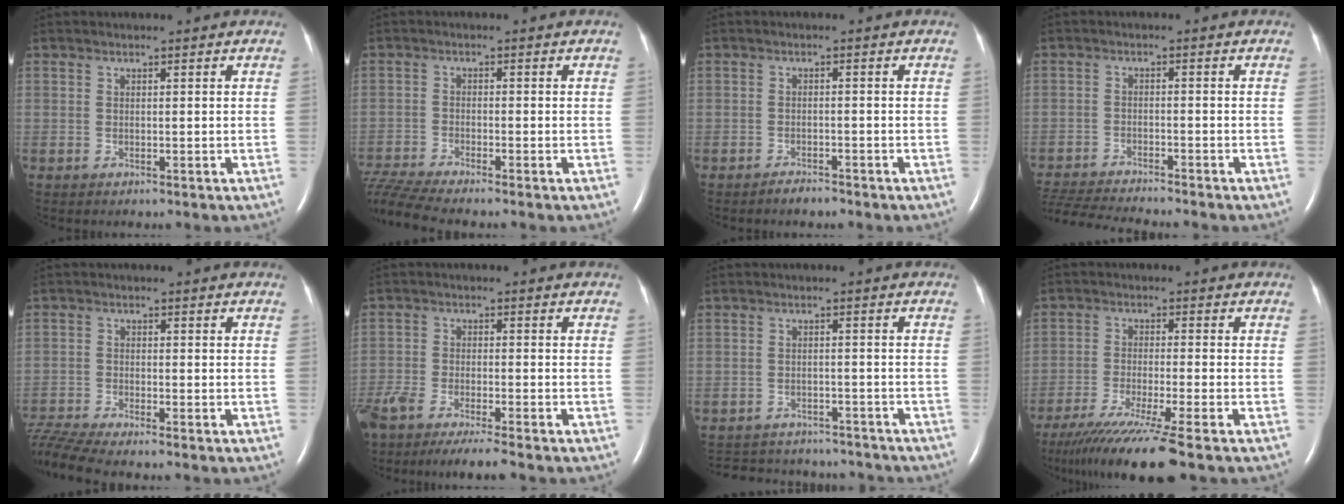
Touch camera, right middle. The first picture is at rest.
{"total": 7.8, "force": [-7.2, -0.8, 2.8], "torque": [-0.070, -0.011, -0.135]}
{"total": 1.7, "force": [-1.6, 0.4, 0.5], "torque": [-0.015, -0.003, -0.023]}
{"total": 11.2, "force": [-10.5, 0.3, 3.8], "torque": [-0.069, -0.010, -0.172]}
{"total": 7.5, "force": [-7.0, -0.9, 2.6], "torque": [-0.066, -0.010, -0.133]}
{"total": 10.9, "force": [-9.1, 0.7, 5.9], "torque": [-0.098, -0.020, -0.150]}
{"total": 14.2, "force": [-13.1, 4.4, 3.6], "torque": [-0.083, 0.005, -0.169]}
{"total": 12.8, "force": [-9.8, -1.6, 8.0], "torque": [-0.139, -0.049, -0.160]}